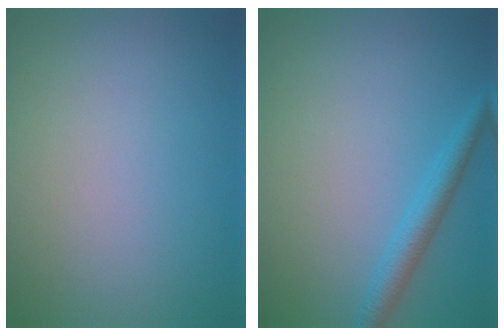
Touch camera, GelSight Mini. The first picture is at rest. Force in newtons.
{"total": 2.5, "press": 2.5, "slide": 0.1}